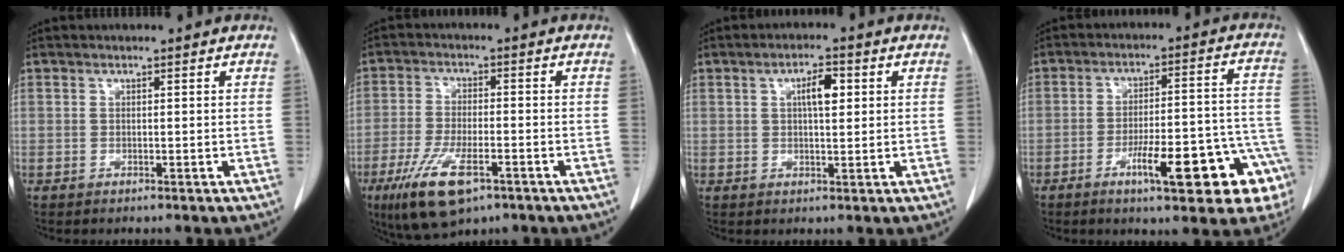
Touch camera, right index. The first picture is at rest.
{"total": 10.7, "force": [-5.9, 3.4, 8.3], "torque": [-0.162, -0.020, -0.097]}
{"total": 4.2, "force": [1.2, 1.2, 3.8], "torque": [-0.066, 0.006, 0.018]}
{"total": 15.8, "force": [-7.7, 3.4, 13.4], "torque": [-0.114, 0.039, -0.093]}